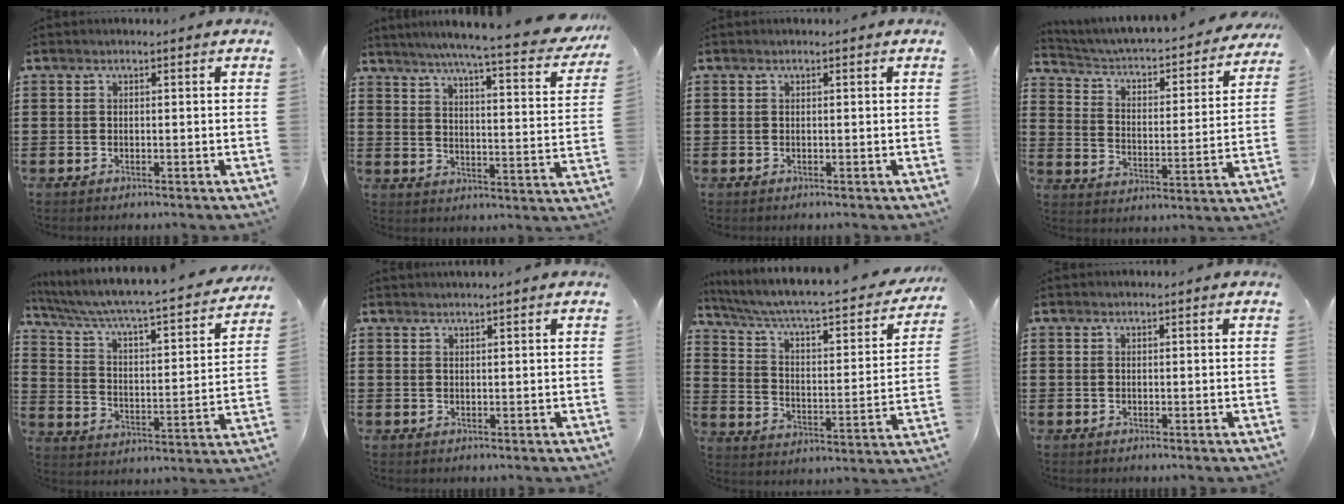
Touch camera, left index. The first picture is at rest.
{"total": 6.4, "force": [5.4, -0.6, 3.4], "torque": [-0.072, -0.047, 0.082]}
{"total": 0.0}
{"total": 2.8, "force": [2.3, 0.6, 1.5], "torque": [-0.043, -0.030, 0.027]}
{"total": 4.3, "force": [3.6, 0.4, 2.3], "torque": [-0.066, -0.041, 0.050]}
{"total": 0.6, "force": [0.6, 0.0, 0.0], "torque": [-0.001, -0.002, 0.013]}
{"total": 5.2, "force": [4.1, 0.7, 3.1], "torque": [-0.081, -0.043, 0.062]}
{"total": 0.0}